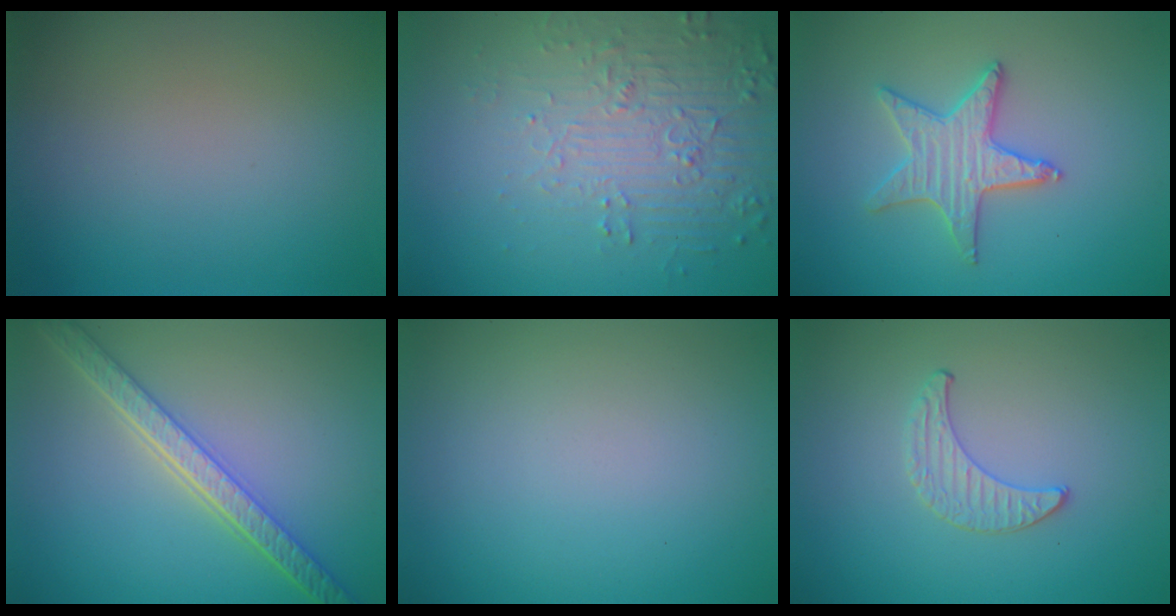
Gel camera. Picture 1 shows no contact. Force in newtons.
{"total": 6.0, "press": 3.9, "slide": 4.6}
{"total": 3.3, "press": 3.3, "slide": 0.3}
{"total": 5.0, "press": 4.2, "slide": 2.6}
{"total": 0.0}
{"total": 1.0, "press": 1.0, "slide": 0.3}